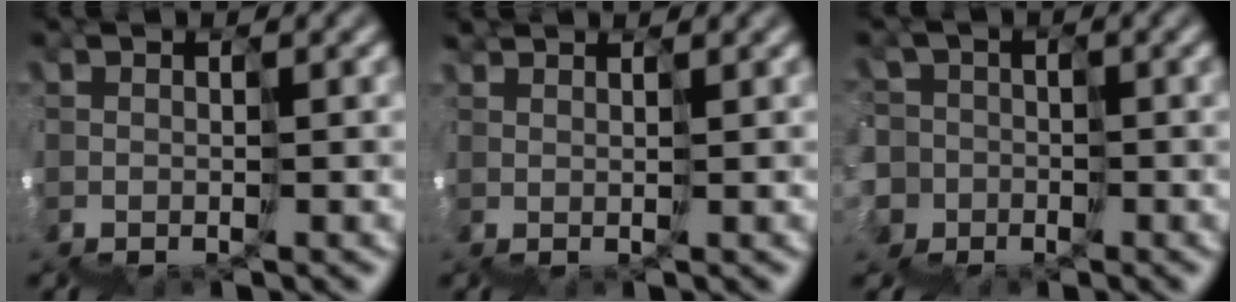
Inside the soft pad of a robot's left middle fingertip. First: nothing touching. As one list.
[{"total": 1.6, "force": [1.5, 0.1, -0.2], "torque": [0.011, 0.021, 0.026]}, {"total": 5.3, "force": [-1.1, 2.9, -4.3], "torque": [0.054, 0.028, -0.042]}]